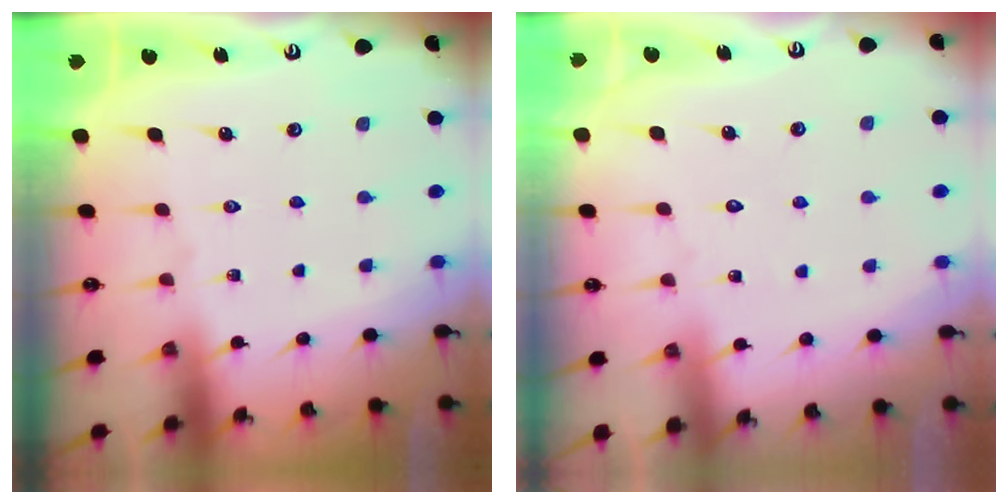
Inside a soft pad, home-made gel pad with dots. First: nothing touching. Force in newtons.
{"total": 3.1, "press": 3.1, "slide": 0.3}